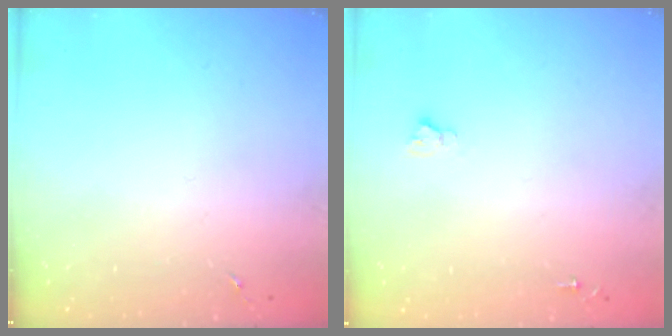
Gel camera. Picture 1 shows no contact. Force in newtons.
{"total": 2.7, "press": 2.7, "slide": 0.0}